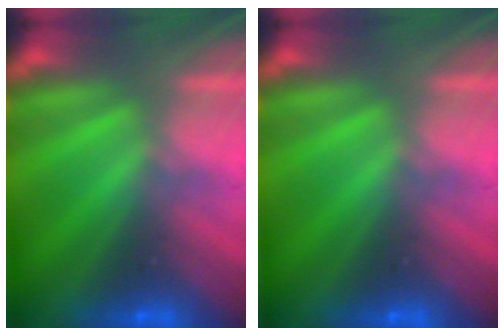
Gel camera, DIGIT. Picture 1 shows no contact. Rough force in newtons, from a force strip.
{"total": 0.0}